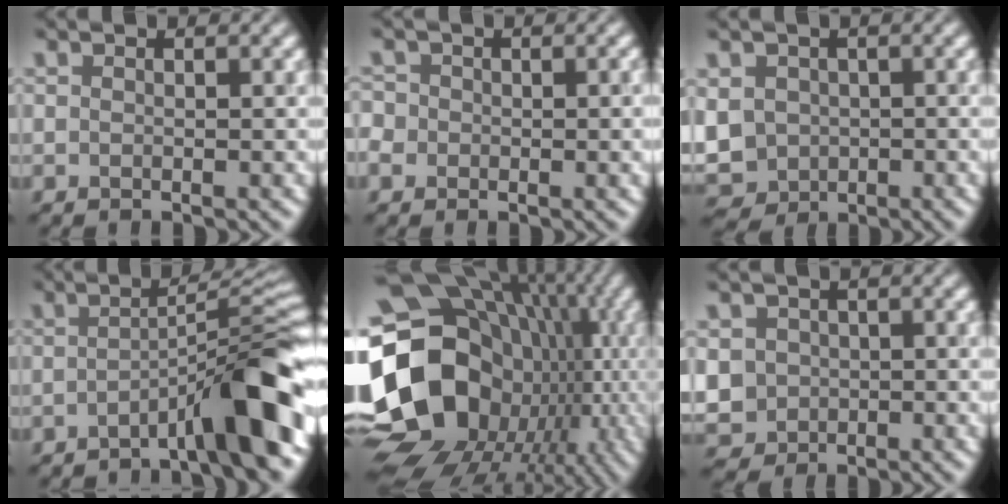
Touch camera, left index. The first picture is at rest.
{"total": 5.6, "force": [-0.7, 4.6, 3.0], "torque": [-0.052, 0.022, -0.044]}
{"total": 5.3, "force": [-0.5, 4.7, 2.5], "torque": [-0.065, -0.004, -0.014]}
{"total": 8.0, "force": [-3.8, 0.8, 7.0], "torque": [-0.090, 0.027, -0.067]}
{"total": 20.5, "force": [-2.8, 16.2, 12.3], "torque": [-0.247, 0.006, -0.031]}
{"total": 4.6, "force": [-0.6, 4.3, 1.6], "torque": [-0.040, 0.004, -0.022]}